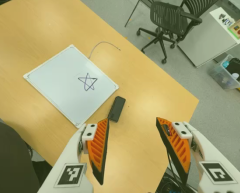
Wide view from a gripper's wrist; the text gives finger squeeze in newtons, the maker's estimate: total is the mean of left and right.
{"total": 0.0}